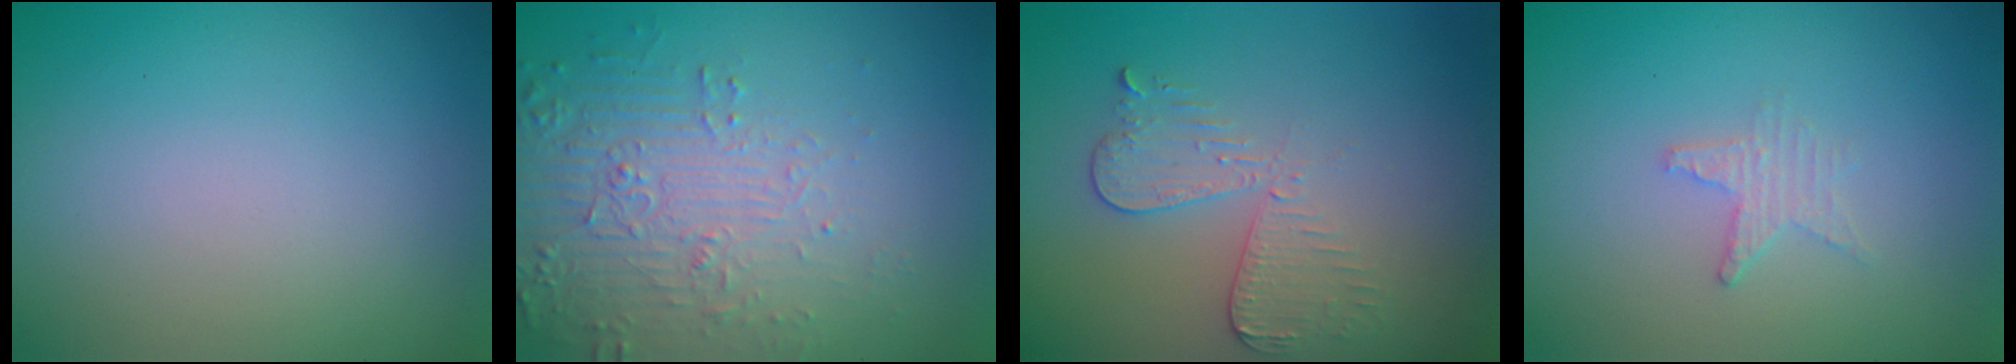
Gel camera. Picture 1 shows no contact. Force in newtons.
{"total": 6.0, "press": 3.8, "slide": 4.6}
{"total": 3.0, "press": 2.7, "slide": 1.2}
{"total": 1.5, "press": 1.4, "slide": 0.3}